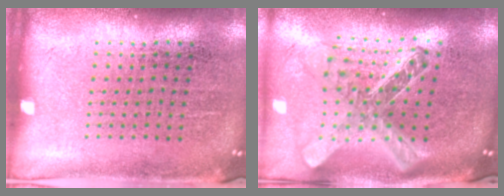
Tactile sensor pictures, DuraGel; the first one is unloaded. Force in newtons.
{"total": 2.6, "press": 1.9, "slide": 1.8}